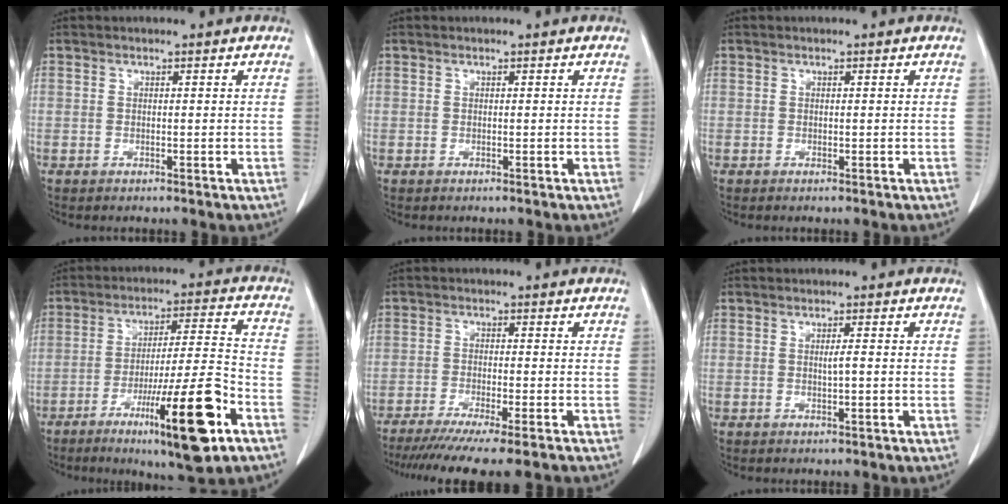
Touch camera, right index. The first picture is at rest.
{"total": 0.0}
{"total": 0.0}
{"total": 17.3, "force": [-8.6, 0.8, 15.0], "torque": [-0.226, -0.017, -0.132]}
{"total": 14.6, "force": [-12.2, 0.6, 7.9], "torque": [-0.114, -0.037, -0.182]}
{"total": 1.3, "force": [-0.2, -0.1, 1.3], "torque": [-0.023, 0.001, -0.003]}